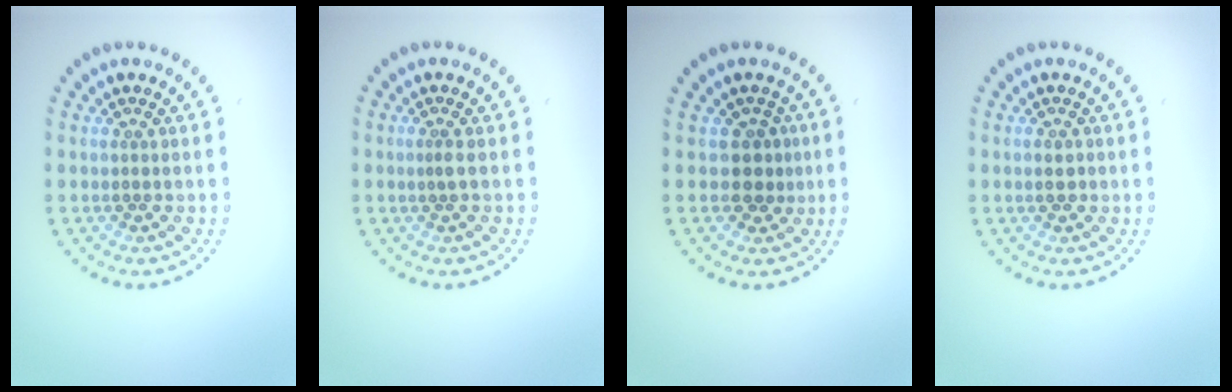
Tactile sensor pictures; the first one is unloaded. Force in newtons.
{"total": 0.9, "press": 0.5, "slide": 0.7}
{"total": 2.0, "press": 1.5, "slide": 1.3}
{"total": 1.1, "press": 1.0, "slide": 0.3}